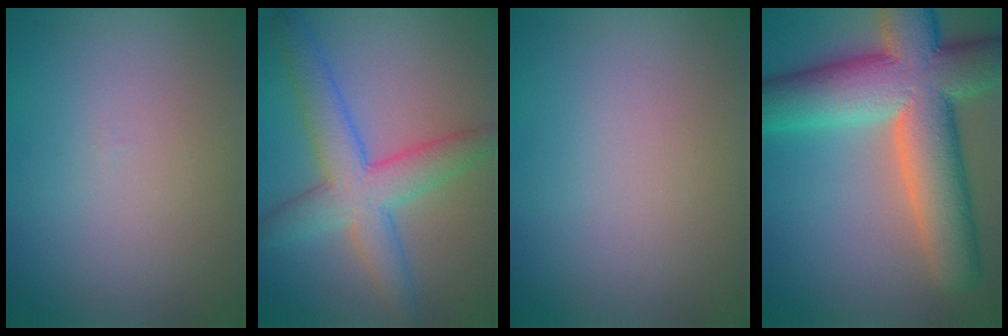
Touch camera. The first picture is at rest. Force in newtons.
{"total": 6.1, "press": 6.1, "slide": 0.2}
{"total": 0.0}
{"total": 13.0, "press": 12.9, "slide": 1.0}